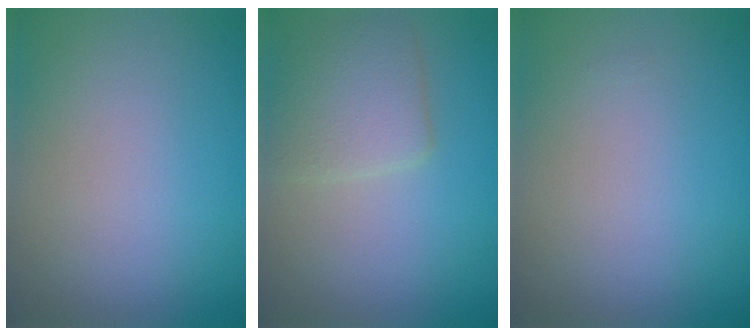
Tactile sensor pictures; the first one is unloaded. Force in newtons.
{"total": 3.6, "press": 3.6, "slide": 0.1}
{"total": 0.0}